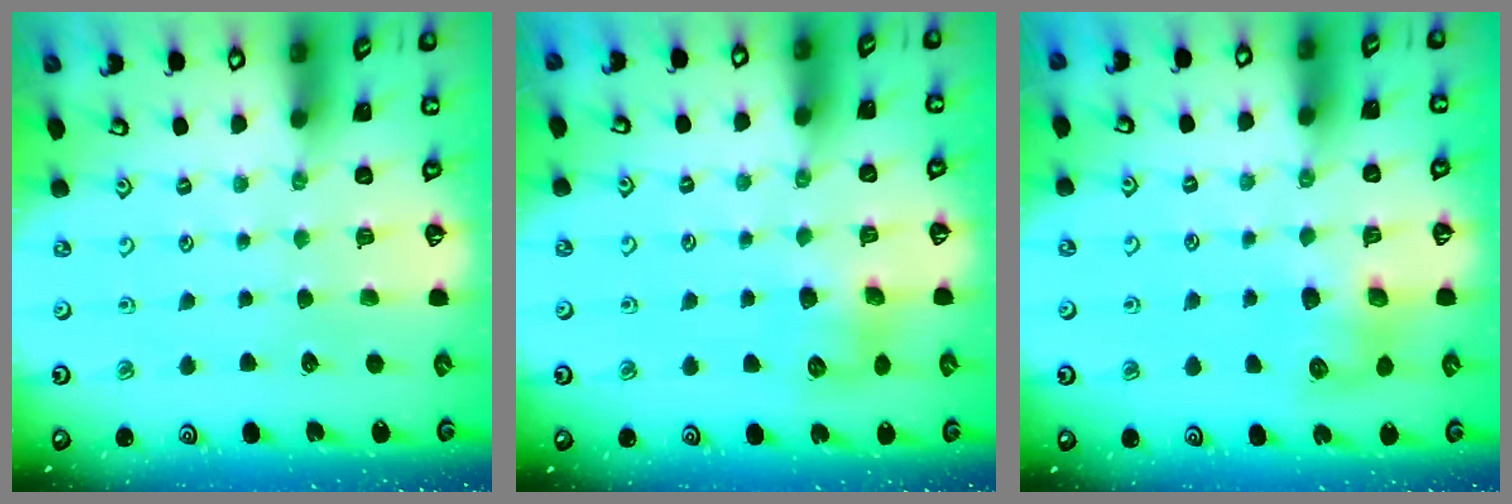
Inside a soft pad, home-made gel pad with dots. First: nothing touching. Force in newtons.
{"total": 7.6, "press": 7.5, "slide": 1.0}
{"total": 7.4, "press": 7.4, "slide": 0.2}